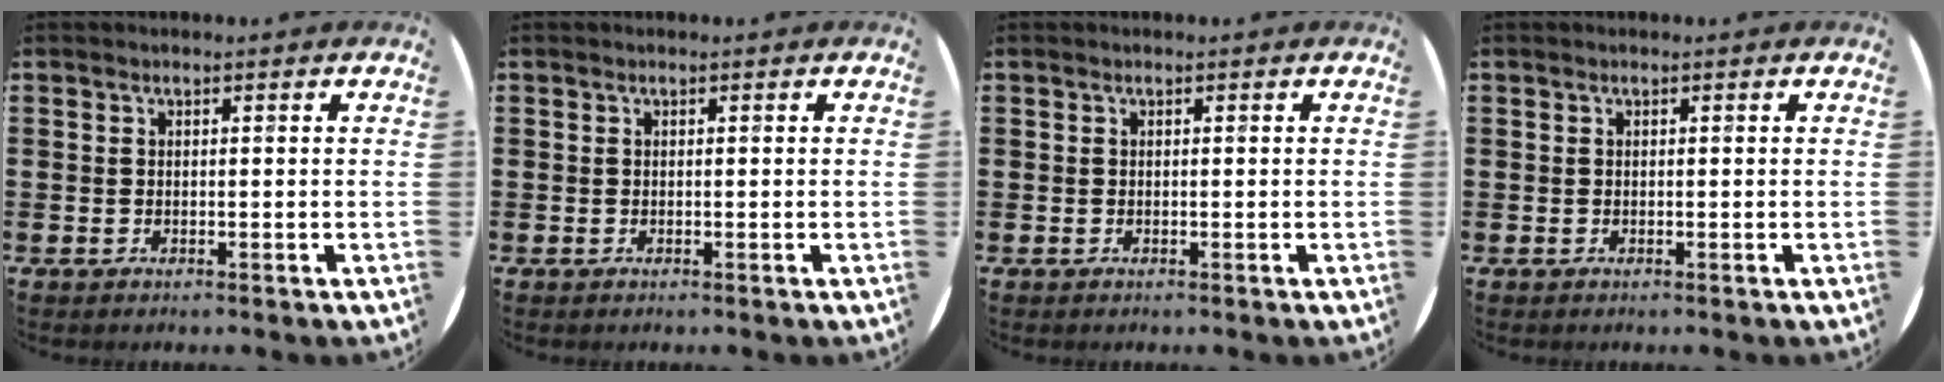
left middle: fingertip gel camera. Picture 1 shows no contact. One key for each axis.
{"total": 0.0}
{"total": 0.0}
{"total": 0.0}